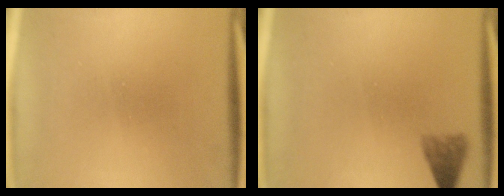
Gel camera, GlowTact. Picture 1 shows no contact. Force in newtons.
{"total": 2.9}